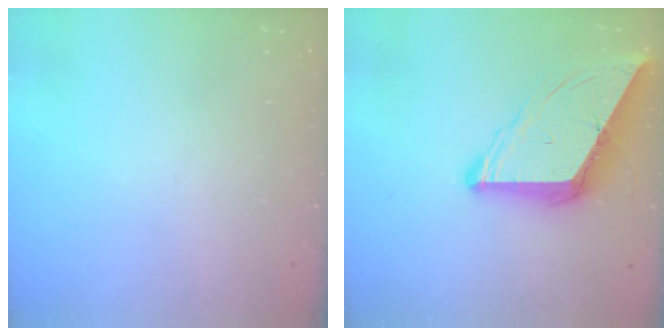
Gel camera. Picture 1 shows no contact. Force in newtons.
{"total": 11.4, "press": 11.3, "slide": 1.3}